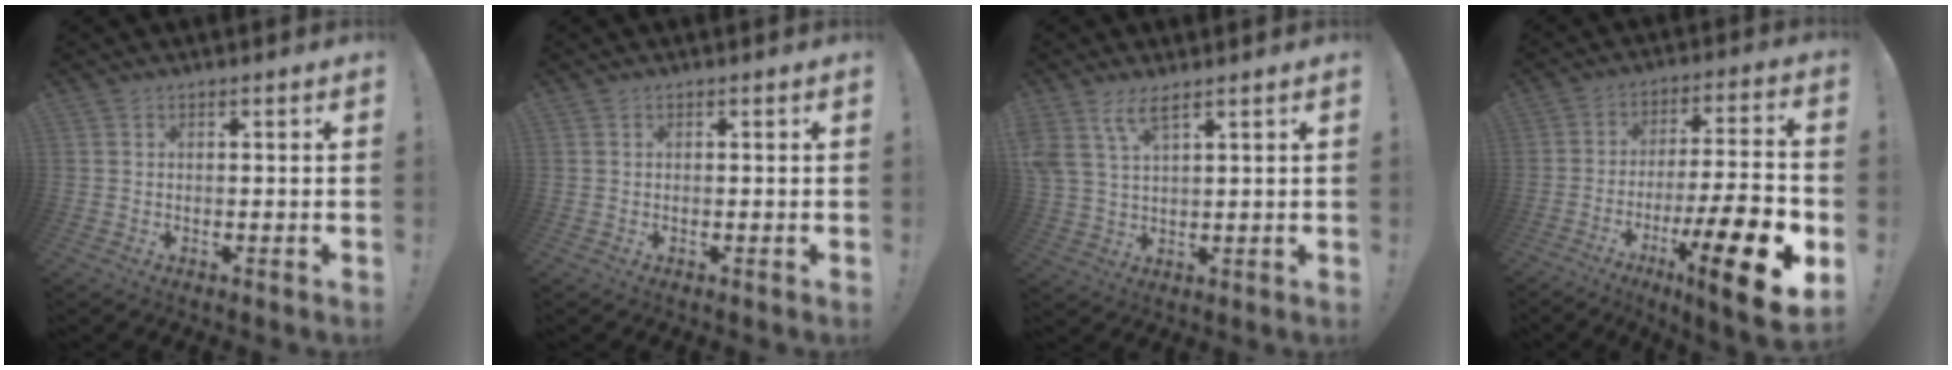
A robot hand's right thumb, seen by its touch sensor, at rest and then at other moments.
{"total": 0.0}
{"total": 6.6, "force": [4.5, 2.0, 4.4], "torque": [-0.090, -0.015, 0.086]}
{"total": 20.5, "force": [-8.6, 3.5, 18.3], "torque": [-0.273, 0.042, -0.130]}